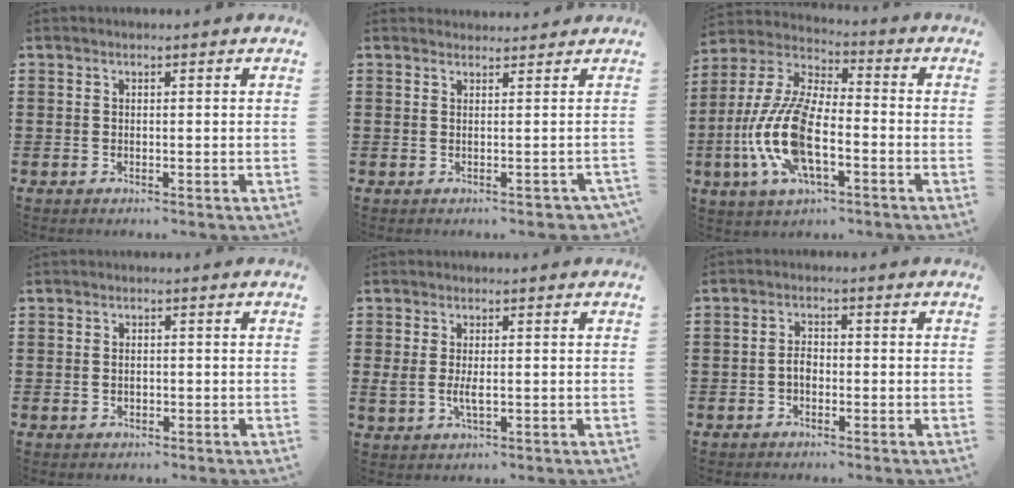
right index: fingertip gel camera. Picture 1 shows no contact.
{"total": 1.1, "force": [1.0, 0.2, -0.1], "torque": [-0.002, 0.002, 0.022]}
{"total": 13.6, "force": [-3.9, 5.8, 11.6], "torque": [-0.283, -0.014, -0.080]}
{"total": 1.3, "force": [-0.1, 0.9, 0.9], "torque": [-0.019, 0.007, -0.004]}
{"total": 3.2, "force": [-0.1, 1.4, 2.8], "torque": [-0.069, -0.003, -0.007]}
{"total": 2.2, "force": [-0.6, 1.3, 1.7], "torque": [-0.040, 0.001, -0.015]}